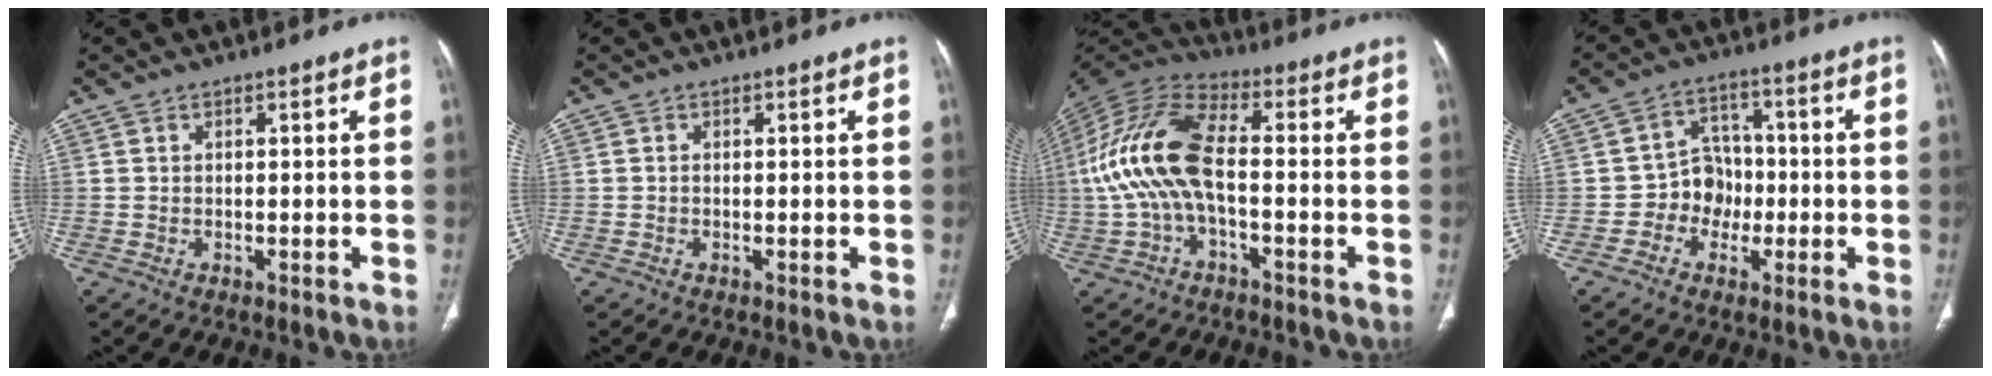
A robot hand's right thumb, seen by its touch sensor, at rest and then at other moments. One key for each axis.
{"total": 0.0}
{"total": 15.2, "fx": -1.5, "fy": 6.9, "fz": 13.4, "tx": -0.294, "ty": 0.039, "tz": -0.034}
{"total": 6.9, "fx": -1.8, "fy": 6.0, "fz": 2.9, "tx": -0.005, "ty": 0.025, "tz": -0.041}